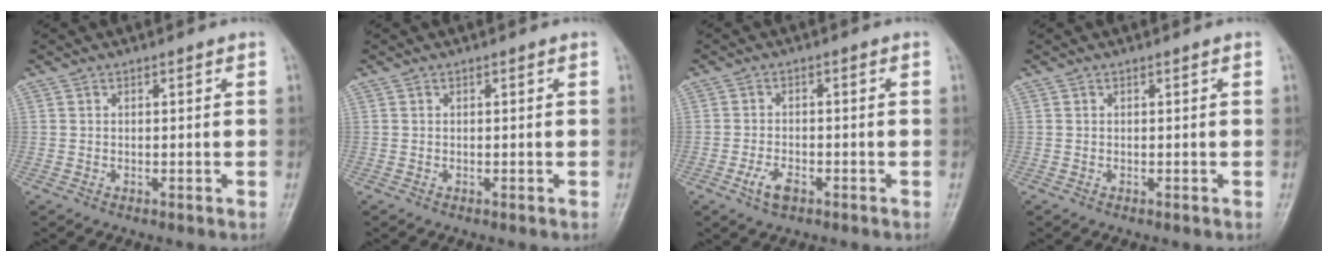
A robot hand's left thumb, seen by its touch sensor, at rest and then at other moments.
{"total": 0.0}
{"total": 4.0, "force": [-2.1, 2.1, 2.7], "torque": [-0.053, 0.010, -0.038]}
{"total": 0.0}